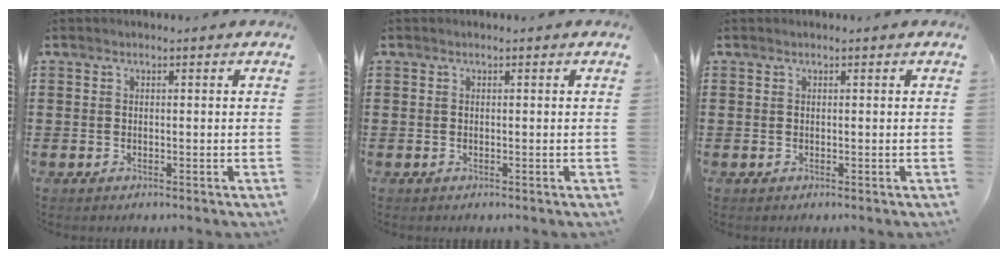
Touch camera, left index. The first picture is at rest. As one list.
[{"total": 0.0}, {"total": 0.0}]